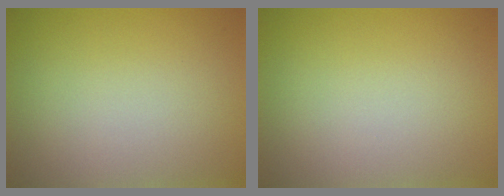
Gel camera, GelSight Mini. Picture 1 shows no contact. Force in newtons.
{"total": 0.0}